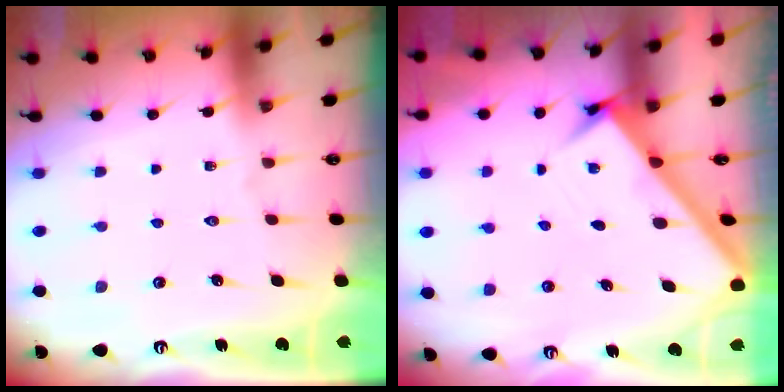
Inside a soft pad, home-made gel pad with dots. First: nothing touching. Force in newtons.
{"total": 3.1, "press": 3.1, "slide": 0.4}